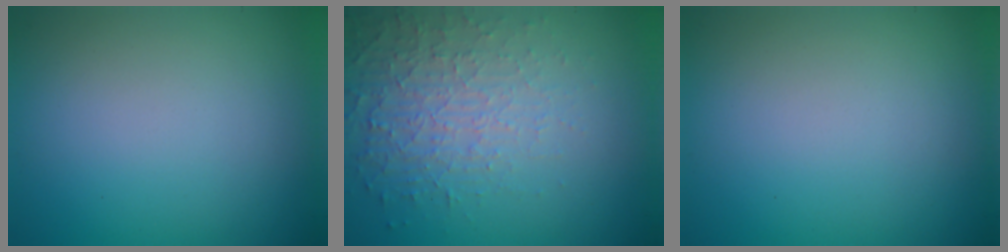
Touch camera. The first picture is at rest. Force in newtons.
{"total": 5.3, "press": 3.4, "slide": 4.0}
{"total": 0.0}